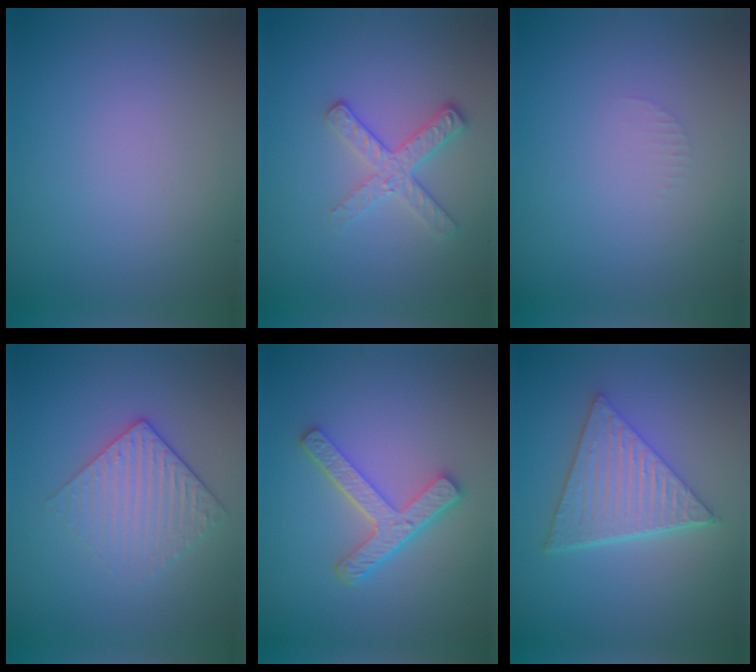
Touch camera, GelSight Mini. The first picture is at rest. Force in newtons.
{"total": 2.7, "press": 2.4, "slide": 1.2}
{"total": 0.7, "press": 0.6, "slide": 0.1}
{"total": 3.1, "press": 2.6, "slide": 1.7}
{"total": 4.3, "press": 3.3, "slide": 2.8}
{"total": 6.1, "press": 4.5, "slide": 4.1}